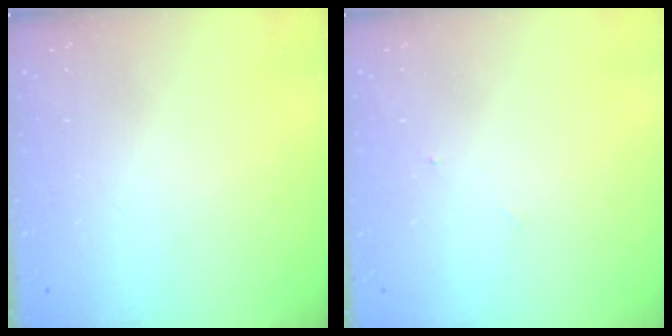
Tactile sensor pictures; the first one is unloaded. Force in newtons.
{"total": 2.8, "press": 2.8, "slide": 0.3}